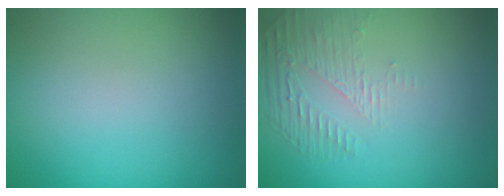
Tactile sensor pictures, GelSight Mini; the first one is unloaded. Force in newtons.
{"total": 1.7, "press": 0.8, "slide": 1.5}